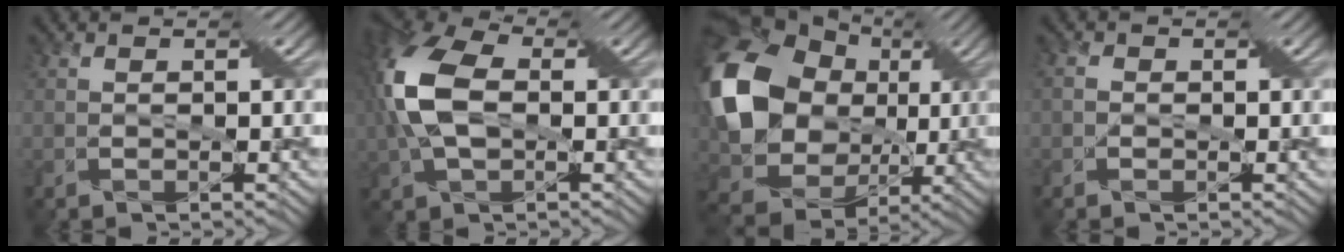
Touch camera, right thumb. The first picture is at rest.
{"total": 12.4, "force": [0.3, 7.4, 9.9], "torque": [-0.254, 0.005, -0.002]}
{"total": 17.5, "force": [2.5, 14.0, 10.2], "torque": [-0.249, -0.010, 0.058]}
{"total": 1.4, "force": [-0.2, 1.3, 0.5], "torque": [0.000, 0.007, -0.016]}